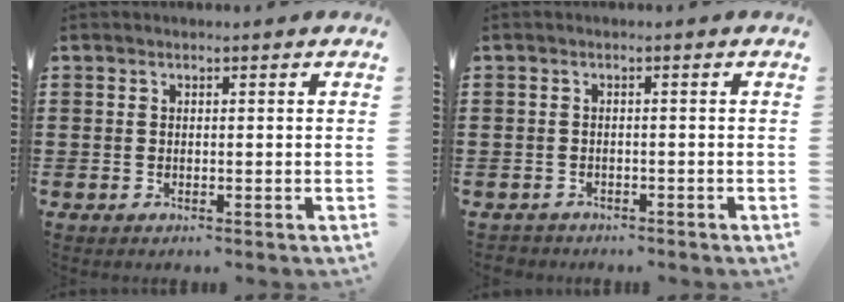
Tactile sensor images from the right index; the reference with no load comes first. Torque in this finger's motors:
{"motor_torque": [0.03, 0.07, -0.13, -0.05]}